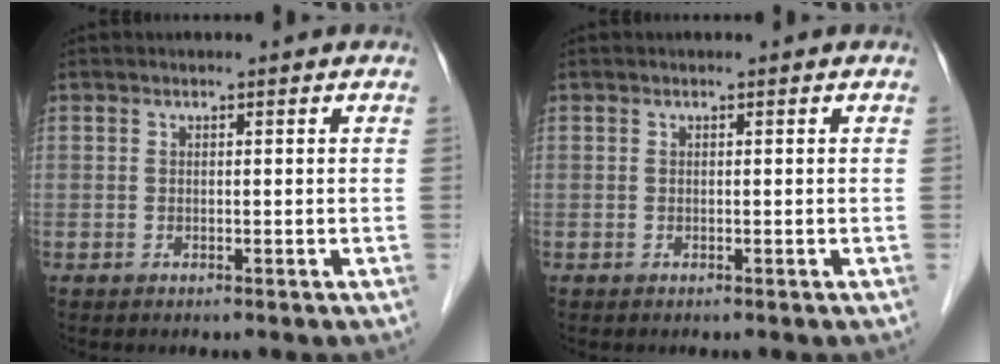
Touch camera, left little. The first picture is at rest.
{"total": 0.0}